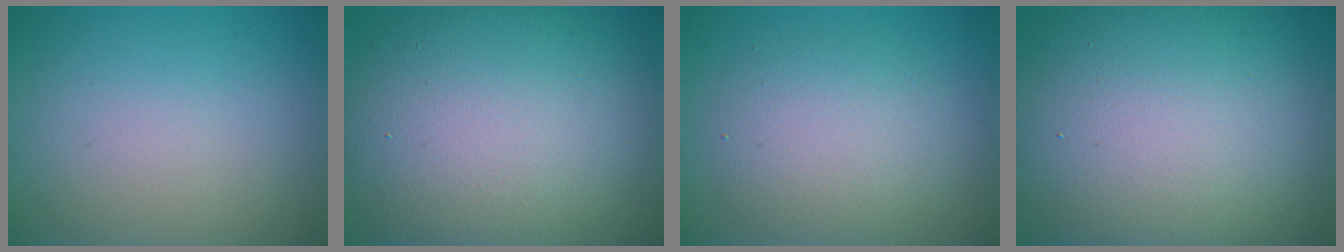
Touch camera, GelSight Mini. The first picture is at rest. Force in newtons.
{"total": 14.5, "press": 14.4, "slide": 1.0}
{"total": 4.5, "press": 4.5, "slide": 0.1}
{"total": 17.2, "press": 17.2, "slide": 1.1}